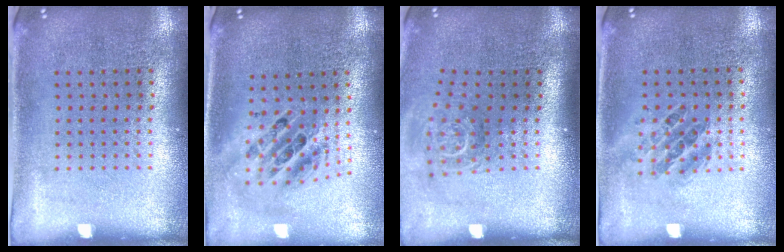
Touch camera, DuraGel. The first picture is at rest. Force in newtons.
{"total": 2.0, "press": 1.6, "slide": 1.2}
{"total": 1.8, "press": 1.2, "slide": 1.3}
{"total": 0.9, "press": 0.8, "slide": 0.4}